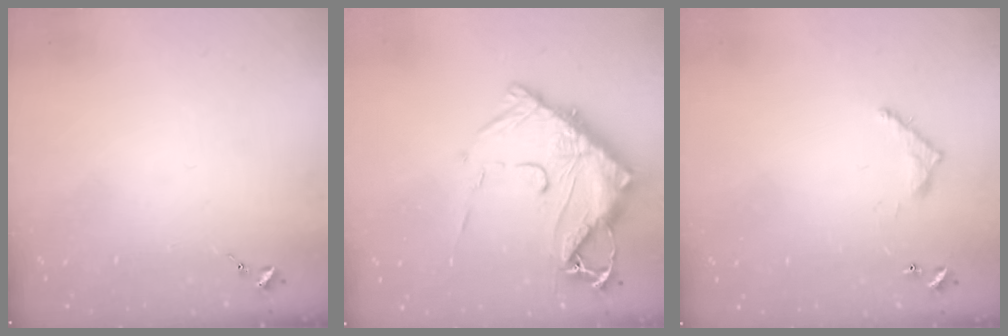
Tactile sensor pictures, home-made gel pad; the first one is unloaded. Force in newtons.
{"total": 19.3, "press": 19.2, "slide": 1.9}
{"total": 6.3, "press": 6.3, "slide": 0.4}